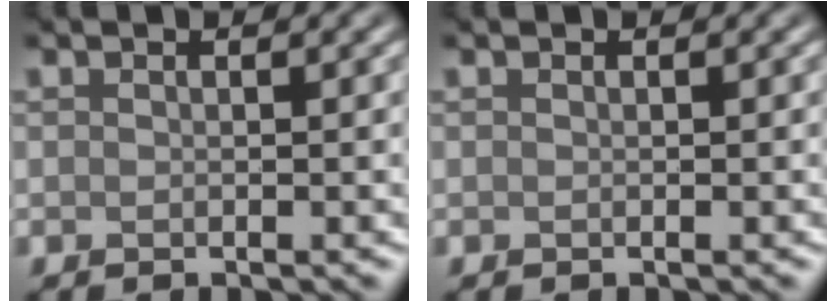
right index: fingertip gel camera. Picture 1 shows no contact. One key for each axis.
{"total": 0.0}